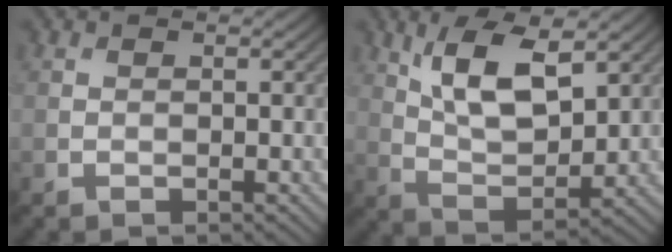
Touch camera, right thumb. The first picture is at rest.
{"total": 9.2, "force": [4.2, 3.7, 7.3], "torque": [-0.150, 0.002, 0.084]}